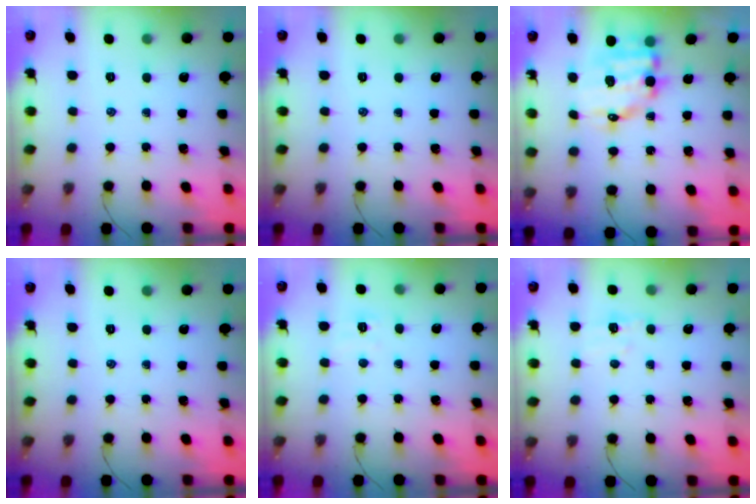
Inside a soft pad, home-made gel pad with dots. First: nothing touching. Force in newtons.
{"total": 0.0}
{"total": 9.9, "press": 9.6, "slide": 2.3}
{"total": 0.0}
{"total": 2.7, "press": 2.5, "slide": 0.8}
{"total": 3.9, "press": 3.8, "slide": 0.9}